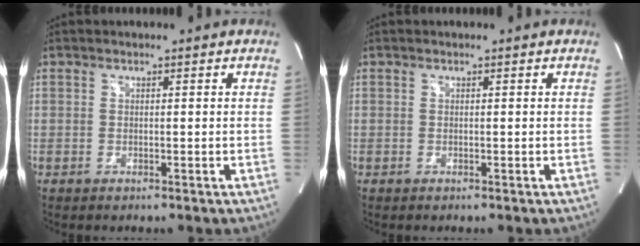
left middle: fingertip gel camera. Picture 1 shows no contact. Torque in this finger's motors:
{"motor_torque": [0.00, 0.00, 0.00, 0.00]}